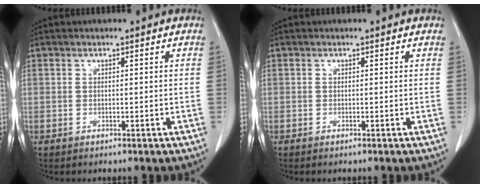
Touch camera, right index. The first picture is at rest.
{"total": 0.0}